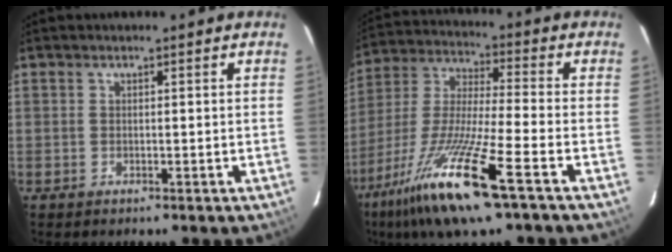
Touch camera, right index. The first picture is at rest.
{"total": 18.9, "force": [-11.0, 1.4, 15.4], "torque": [-0.323, -0.038, -0.210]}